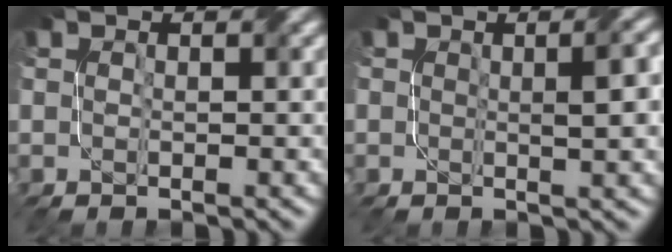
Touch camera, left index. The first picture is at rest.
{"total": 2.7, "force": [0.1, 0.6, 2.7], "torque": [-0.027, 0.010, 0.003]}